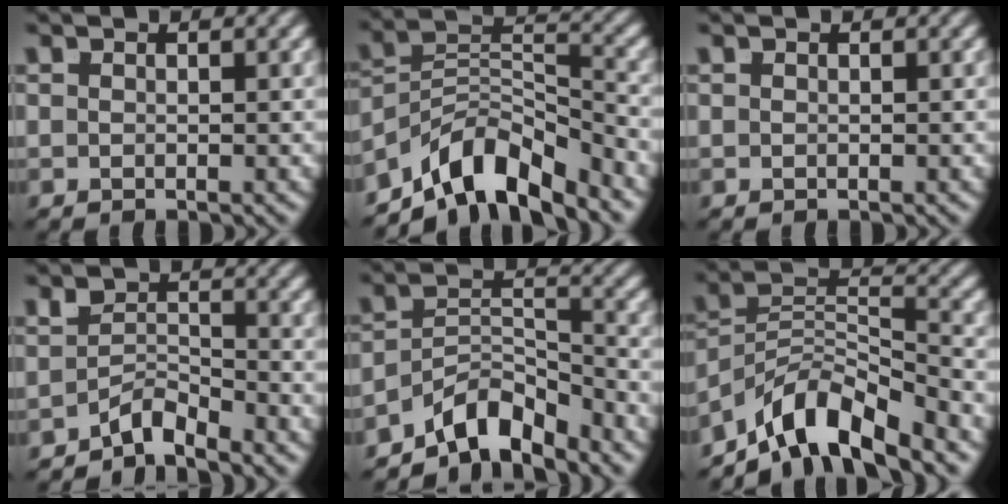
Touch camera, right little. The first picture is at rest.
{"total": 10.4, "force": [-5.8, 6.3, 5.9], "torque": [-0.094, -0.032, -0.088]}
{"total": 0.0}
{"total": 3.0, "force": [-2.8, 0.8, 0.8], "torque": [-0.009, -0.012, -0.047]}
{"total": 7.8, "force": [-5.4, 4.0, 3.9], "torque": [-0.051, -0.025, -0.083]}
{"total": 9.7, "force": [-5.1, 5.8, 5.8], "torque": [-0.093, -0.031, -0.079]}